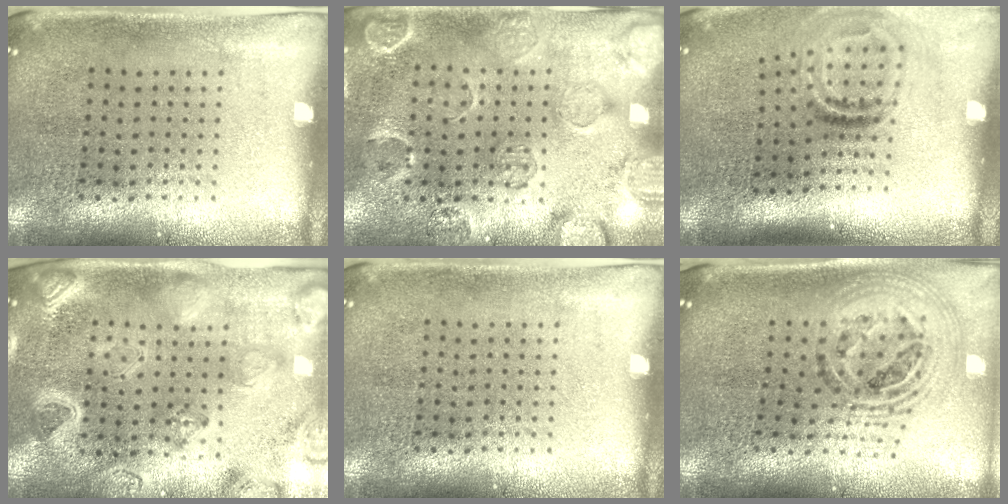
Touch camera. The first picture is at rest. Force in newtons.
{"total": 2.5, "press": 1.8, "slide": 1.8}
{"total": 1.8, "press": 1.0, "slide": 1.5}
{"total": 3.2, "press": 3.1, "slide": 0.9}
{"total": 0.0}
{"total": 1.7, "press": 1.5, "slide": 0.8}